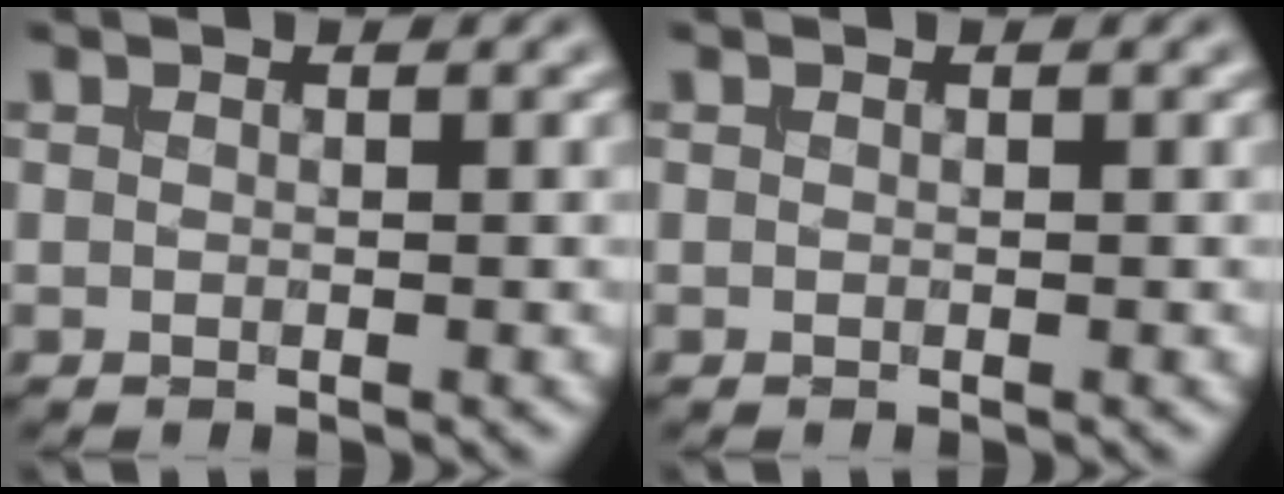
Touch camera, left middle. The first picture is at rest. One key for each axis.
{"total": 0.0}